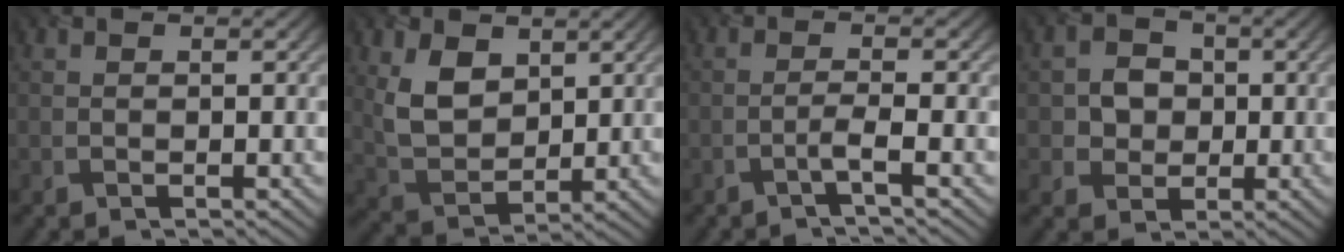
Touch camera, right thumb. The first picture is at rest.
{"total": 7.0, "force": [3.0, 4.6, 4.4], "torque": [-0.106, -0.012, 0.058]}
{"total": 2.2, "force": [-1.2, 0.0, 1.8], "torque": [-0.033, 0.013, -0.035]}
{"total": 4.1, "force": [-0.1, 3.8, 1.6], "torque": [-0.036, -0.004, -0.016]}